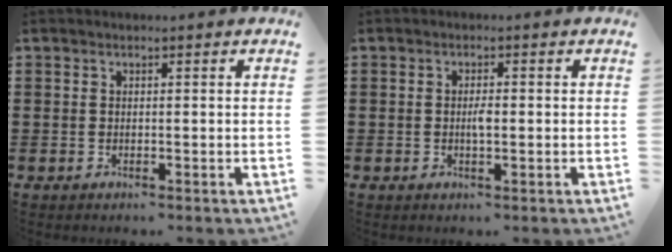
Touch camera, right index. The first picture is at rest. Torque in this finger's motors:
{"motor_torque": [0.73, 0.68, 0.06, 0.05]}